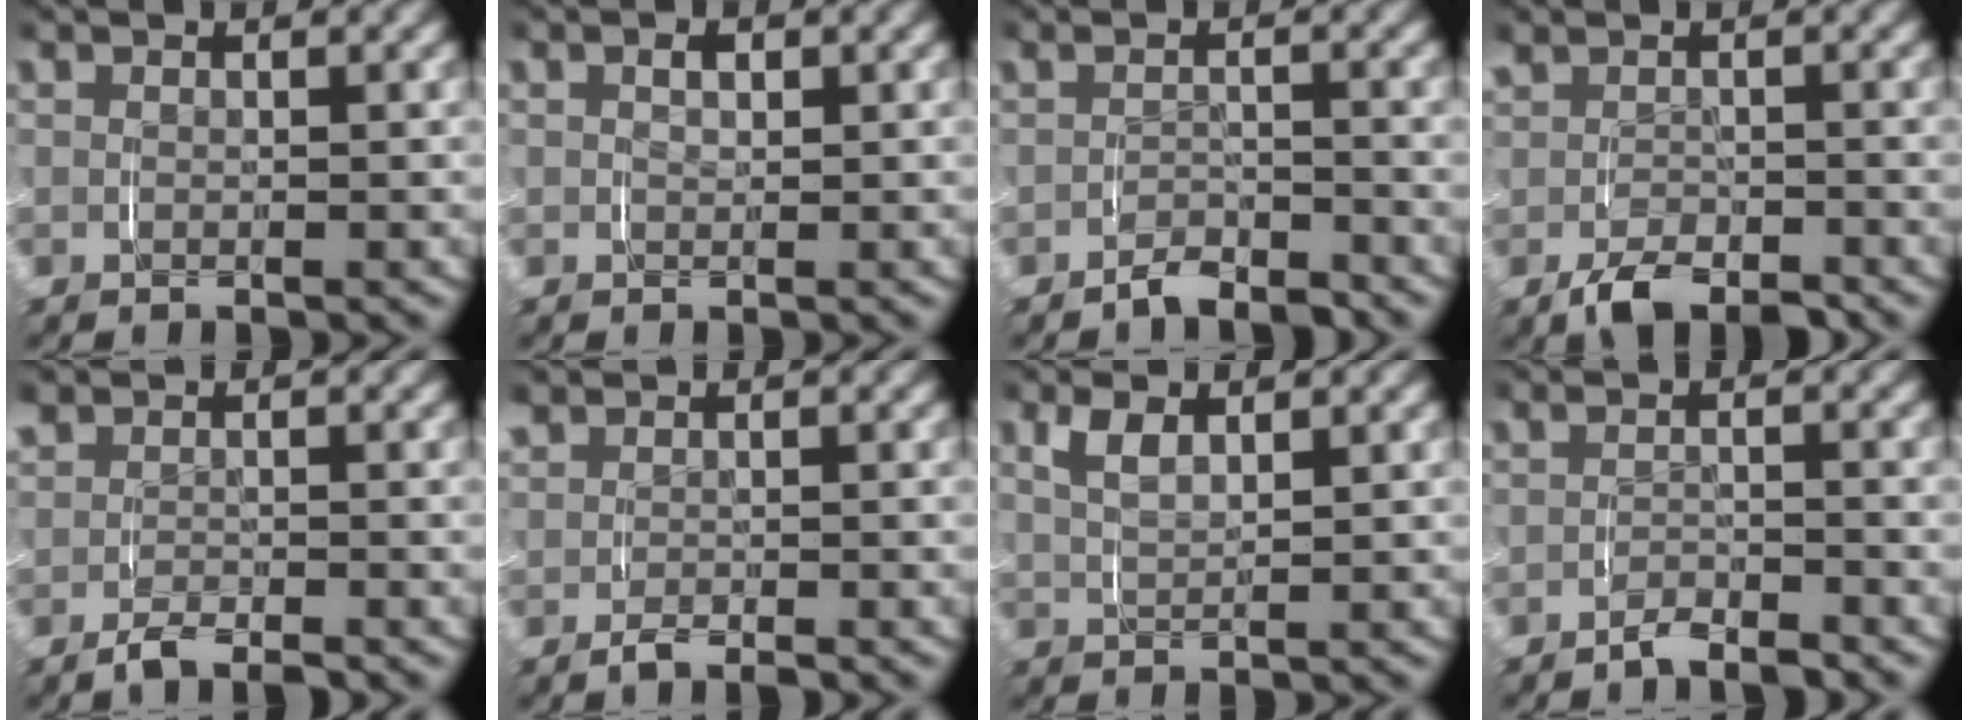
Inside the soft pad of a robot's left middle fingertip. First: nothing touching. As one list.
[{"total": 1.0, "force": [0.2, 0.6, 0.7], "torque": [-0.011, 0.000, 0.006]}, {"total": 2.6, "force": [-2.4, 0.6, 0.8], "torque": [-0.012, 0.002, -0.043]}, {"total": 2.8, "force": [-1.7, 1.4, 1.7], "torque": [-0.036, -0.004, -0.023]}, {"total": 1.2, "force": [-0.7, 0.5, 0.8], "torque": [-0.024, -0.003, -0.011]}, {"total": 0.7, "force": [0.0, 0.3, 0.6], "torque": [-0.022, 0.000, 0.002]}, {"total": 2.4, "force": [1.4, 0.9, 1.7], "torque": [-0.038, 0.000, 0.030]}, {"total": 2.0, "force": [-1.8, 0.2, 0.8], "torque": [-0.014, 0.003, -0.034]}]